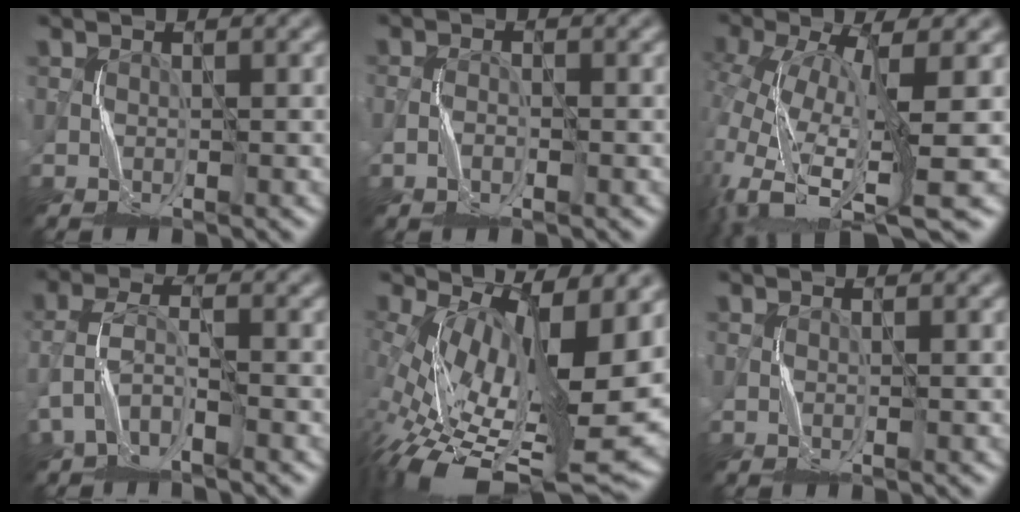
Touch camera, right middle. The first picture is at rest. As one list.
[{"total": 1.2, "force": [-1.0, 0.4, 0.5], "torque": [-0.007, 0.005, -0.020]}, {"total": 10.5, "force": [-3.4, 3.6, 9.3], "torque": [-0.199, -0.018, -0.055]}, {"total": 2.9, "force": [-2.4, 0.9, 1.3], "torque": [-0.039, 0.005, -0.055]}, {"total": 13.1, "force": [-1.3, 5.6, 11.7], "torque": [-0.222, -0.022, -0.006]}, {"total": 0.7, "force": [-0.3, -0.3, -0.6], "torque": [0.014, 0.001, -0.006]}]